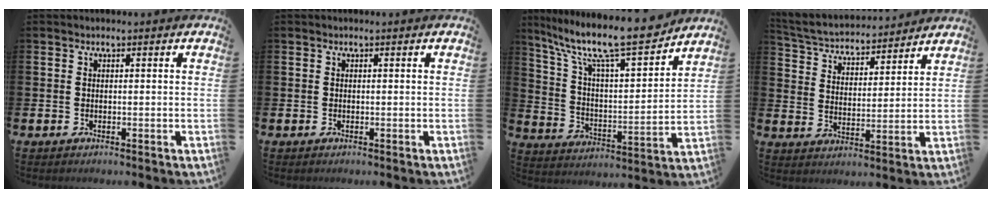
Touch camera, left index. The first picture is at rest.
{"total": 0.0}
{"total": 12.5, "force": [10.7, 2.3, 6.1], "torque": [-0.142, -0.072, 0.179]}
{"total": 4.6, "force": [4.5, 1.0, 0.2], "torque": [-0.027, -0.038, 0.073]}